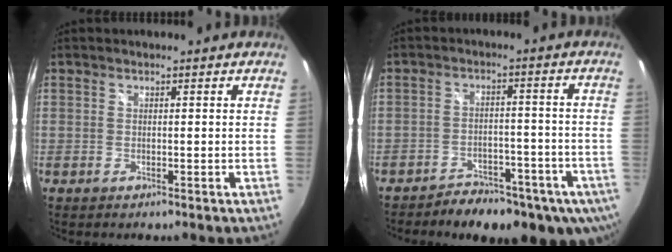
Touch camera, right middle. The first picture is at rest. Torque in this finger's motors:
{"motor_torque": [1.07, -1.07, 0.26, 0.07]}